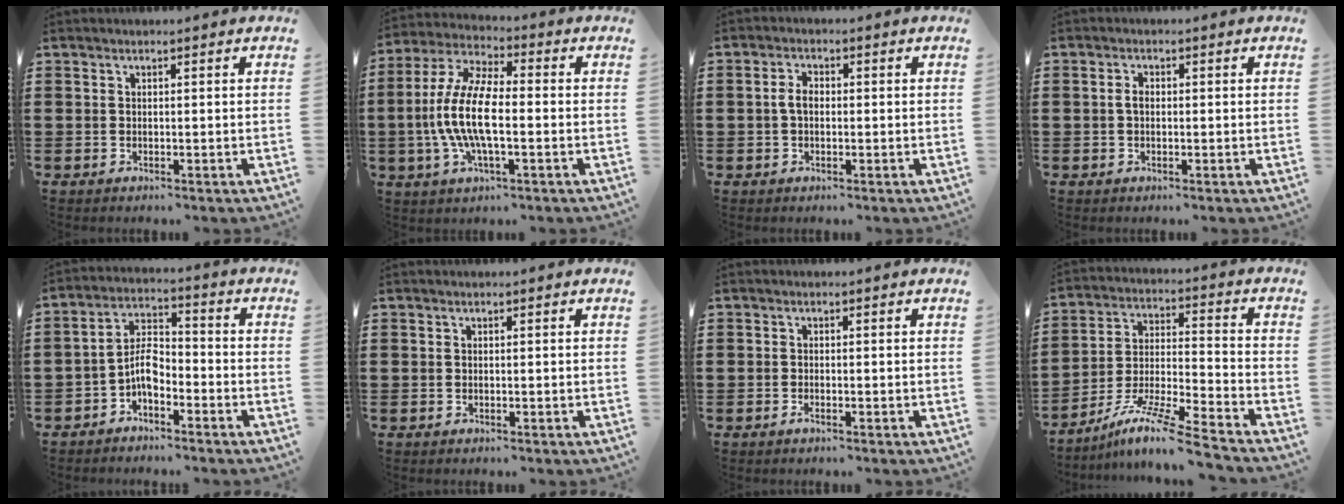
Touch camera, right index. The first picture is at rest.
{"total": 10.9, "force": [-1.8, 3.8, 10.0], "torque": [-0.232, -0.013, -0.041]}
{"total": 2.6, "force": [-0.1, 1.5, 2.1], "torque": [-0.049, 0.003, -0.005]}
{"total": 1.7, "force": [0.0, 1.0, 1.4], "torque": [-0.035, 0.002, -0.004]}
{"total": 5.4, "force": [-2.6, 2.5, 4.0], "torque": [-0.092, 0.006, -0.056]}
{"total": 0.0}
{"total": 0.8, "force": [-0.5, 0.0, 0.6], "torque": [-0.019, -0.009, -0.011]}
{"total": 10.4, "force": [-8.4, 0.3, 6.2], "torque": [-0.122, 0.003, -0.169]}